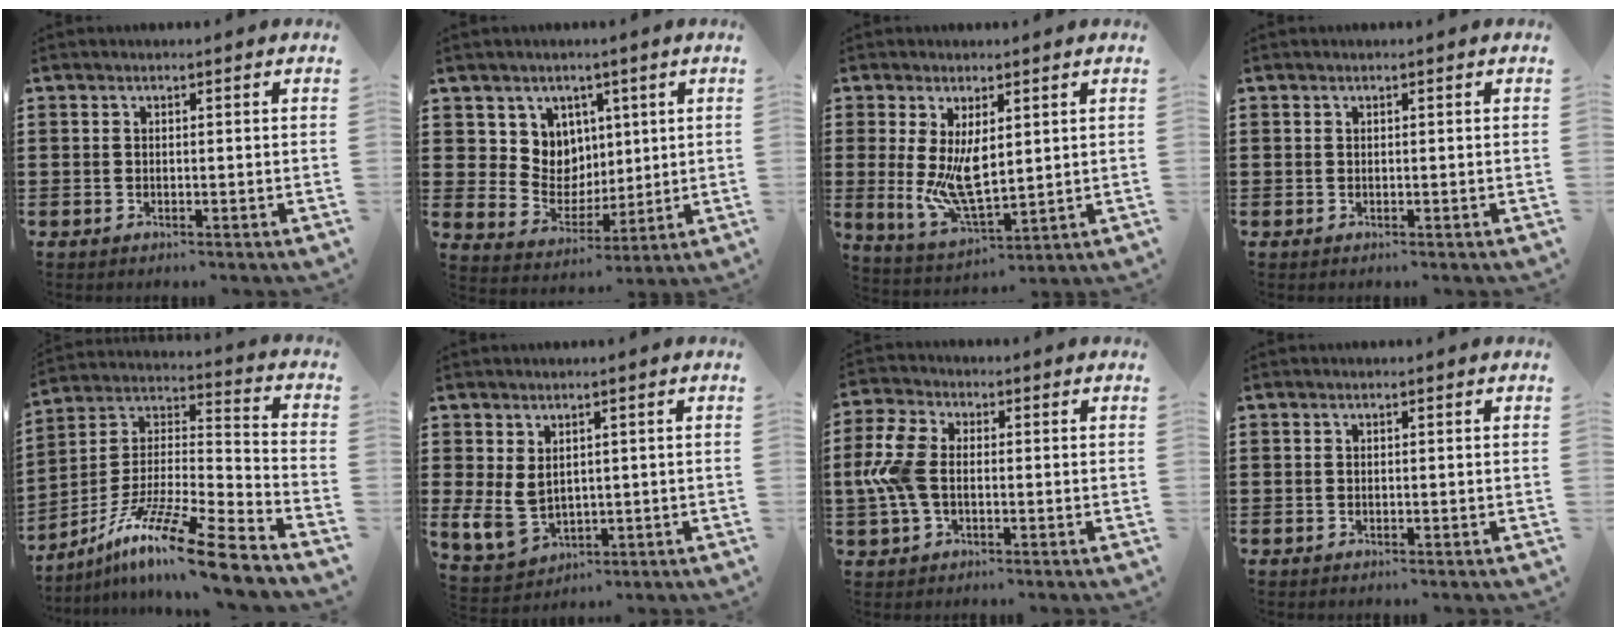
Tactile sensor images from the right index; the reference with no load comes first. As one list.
[{"total": 7.4, "force": [3.4, 6.5, 0.6], "torque": [-0.048, -0.016, 0.067]}, {"total": 8.2, "force": [0.9, 3.5, 7.4], "torque": [-0.138, -0.018, 0.017]}, {"total": 0.0}, {"total": 14.4, "force": [-11.2, 0.5, 9.0], "torque": [-0.155, 0.024, -0.211]}, {"total": 5.8, "force": [1.2, 4.2, 3.8], "torque": [-0.113, -0.008, 0.019]}, {"total": 7.4, "force": [-0.3, 4.6, 5.9], "torque": [-0.153, 0.001, -0.014]}, {"total": 0.0}]